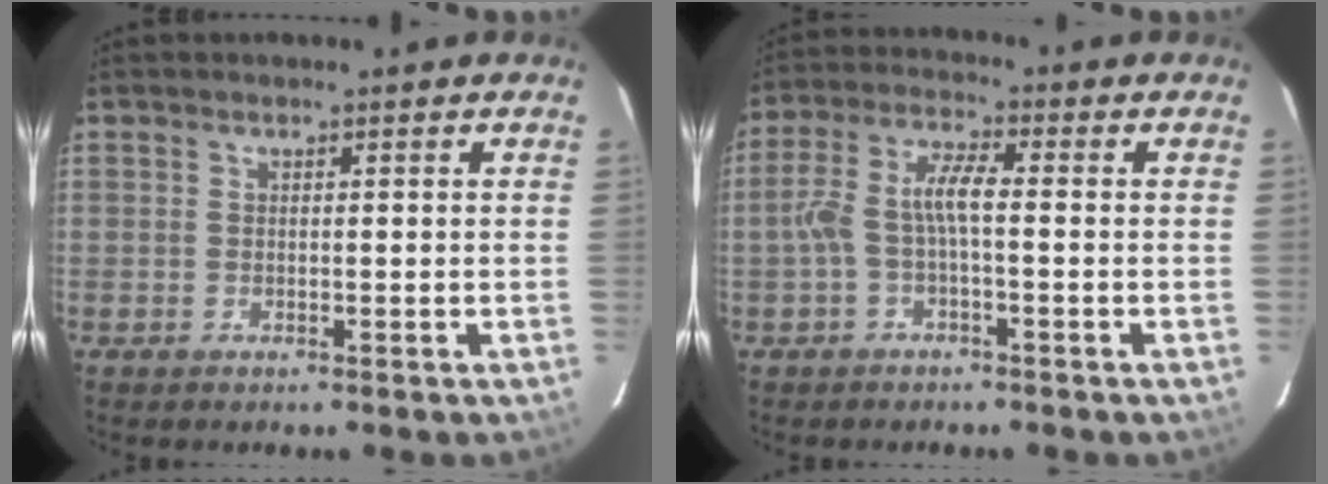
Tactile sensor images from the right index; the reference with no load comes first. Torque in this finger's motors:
{"motor_torque": [0.57, -0.29, 0.50, 0.13]}